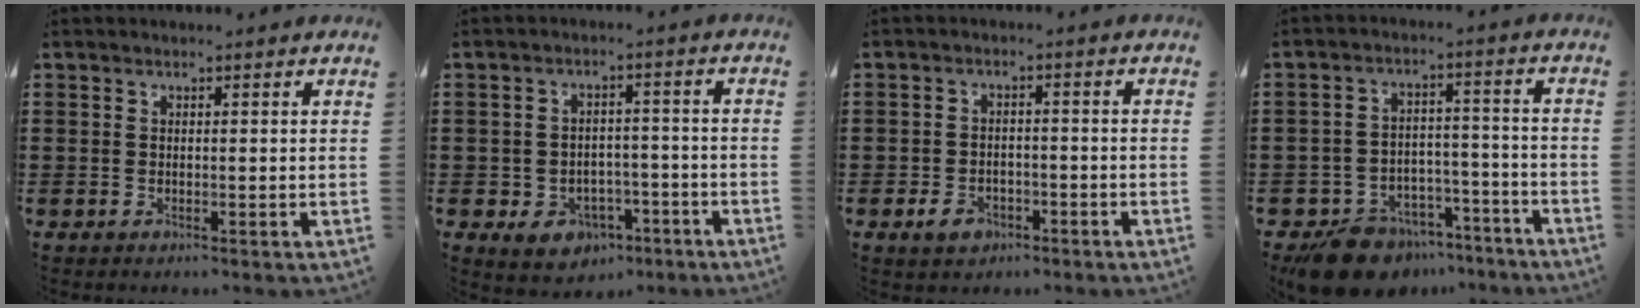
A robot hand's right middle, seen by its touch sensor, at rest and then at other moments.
{"total": 4.2, "force": [-2.9, 2.7, 1.4], "torque": [-0.037, 0.010, -0.057]}
{"total": 2.9, "force": [-1.9, 1.7, 1.4], "torque": [-0.027, 0.003, -0.036]}
{"total": 8.8, "force": [-8.0, 3.3, 1.9], "torque": [-0.044, 0.035, -0.153]}